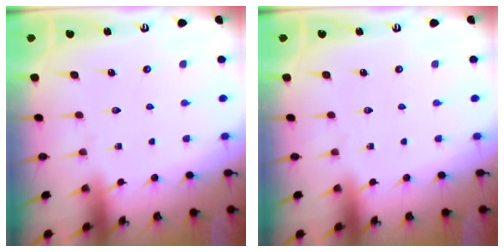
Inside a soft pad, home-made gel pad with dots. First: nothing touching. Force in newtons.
{"total": 0.0}